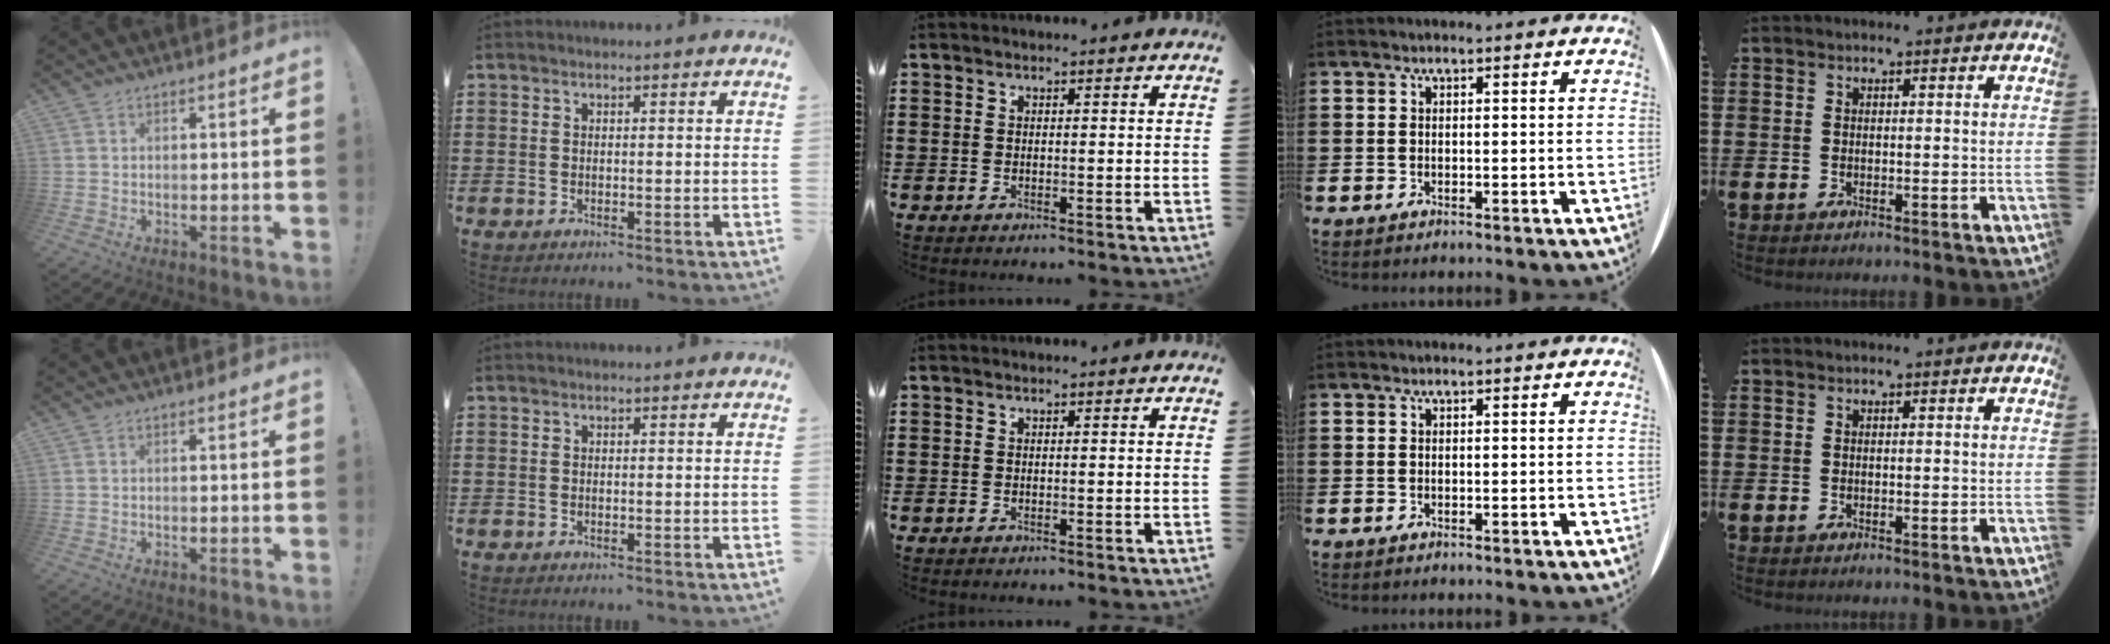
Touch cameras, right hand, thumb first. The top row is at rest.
{}